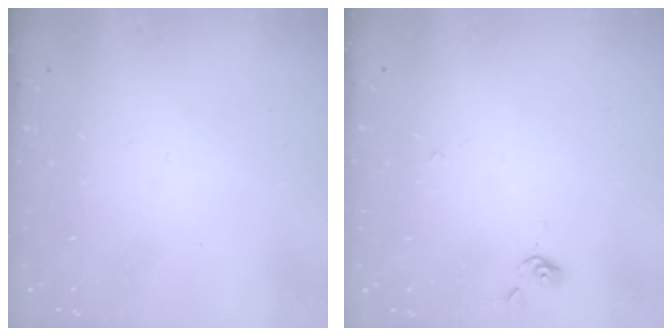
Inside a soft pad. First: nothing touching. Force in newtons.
{"total": 0.0}